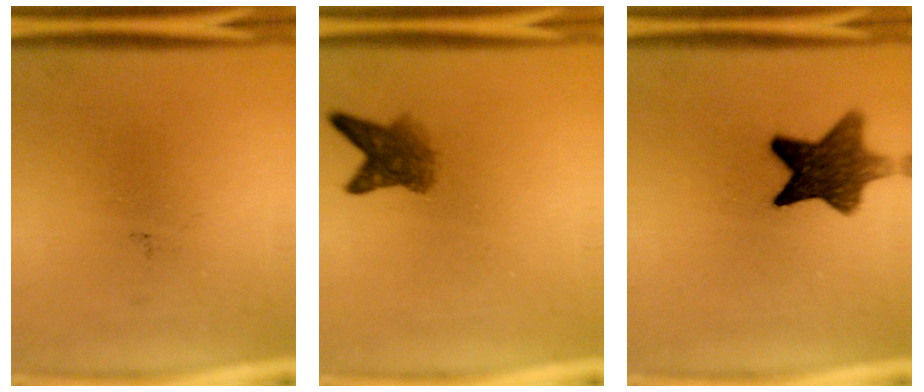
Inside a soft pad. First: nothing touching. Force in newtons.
{"total": 4.2}
{"total": 9.9}